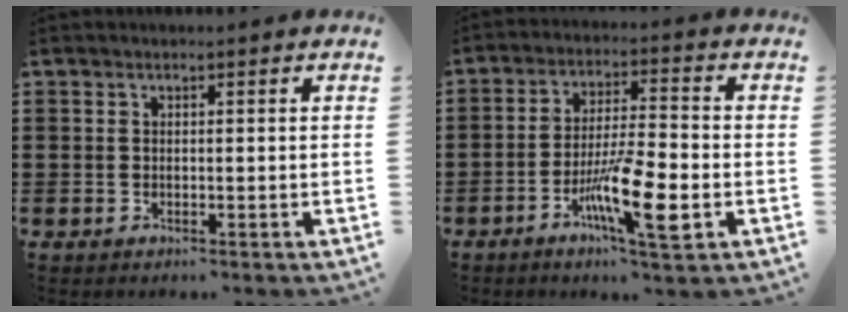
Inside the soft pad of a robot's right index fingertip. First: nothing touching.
{"total": 11.2, "force": [-4.2, 2.0, 10.2], "torque": [-0.195, -0.006, -0.075]}